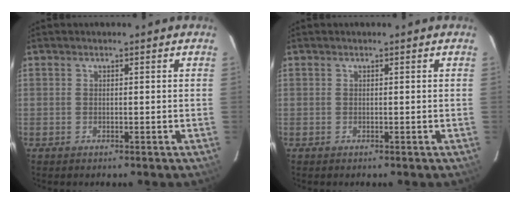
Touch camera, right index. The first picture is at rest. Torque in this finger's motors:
{"motor_torque": [0.00, 0.00, 0.03, 0.00]}